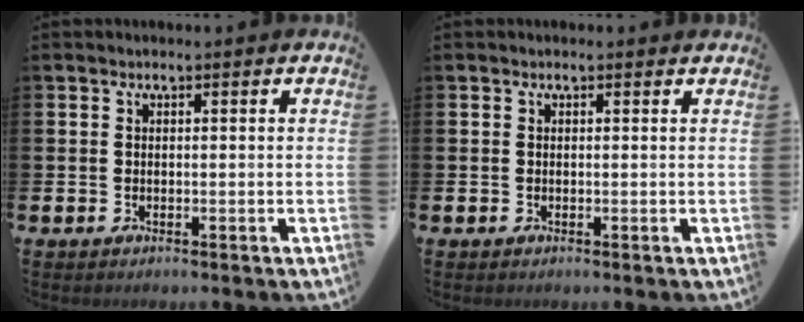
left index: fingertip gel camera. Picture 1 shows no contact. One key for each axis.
{"total": 0.0}